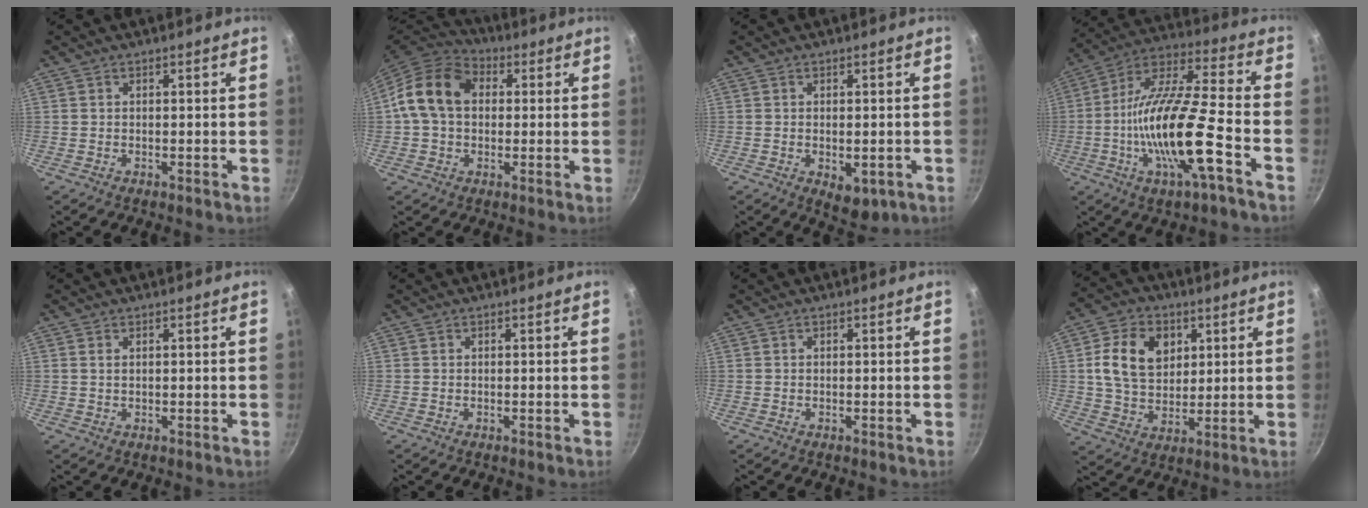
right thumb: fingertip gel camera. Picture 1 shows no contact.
{"total": 12.9, "force": [1.7, 9.8, 8.2], "torque": [-0.118, 0.025, 0.010]}
{"total": 5.5, "force": [-1.5, 3.0, 4.4], "torque": [-0.051, -0.007, -0.012]}
{"total": 19.6, "force": [-6.1, 4.4, 18.1], "torque": [-0.329, 0.032, -0.125]}
{"total": 1.0, "force": [0.4, 0.6, 0.8], "torque": [-0.014, 0.001, 0.005]}
{"total": 0.0}
{"total": 0.0}
{"total": 12.8, "force": [3.5, 9.4, 8.0], "torque": [-0.119, -0.003, 0.060]}